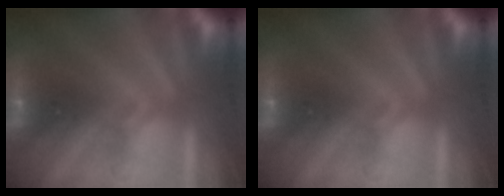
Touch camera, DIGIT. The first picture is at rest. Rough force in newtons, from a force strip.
{"total": 0.0}